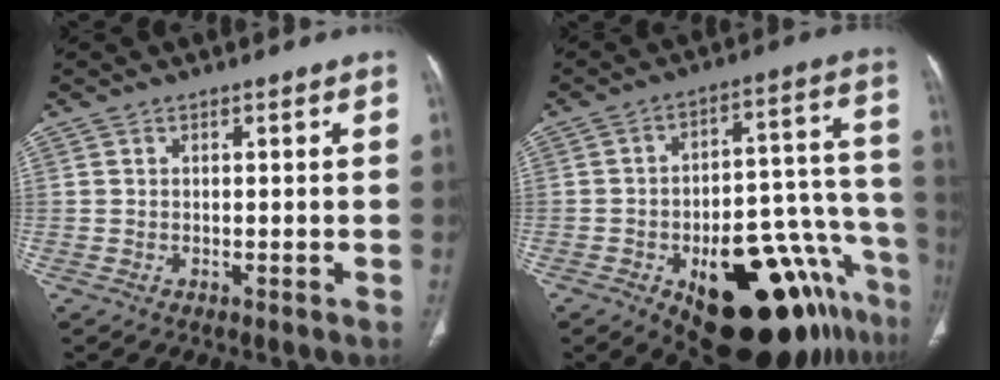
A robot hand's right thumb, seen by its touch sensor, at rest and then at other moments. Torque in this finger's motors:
{"motor_torque": [4.53, 0.47, 1.82, -0.95, 0.48]}